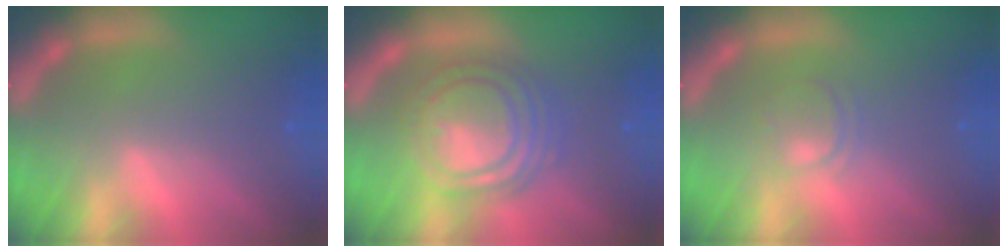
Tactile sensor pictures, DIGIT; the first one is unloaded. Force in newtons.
{"total": 9.5}
{"total": 2.0}